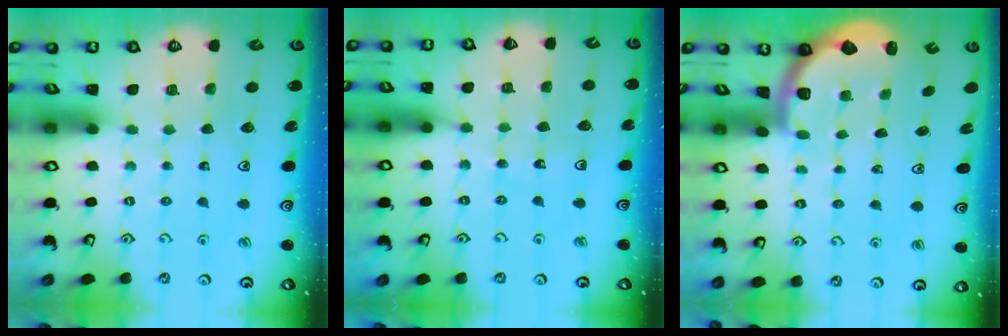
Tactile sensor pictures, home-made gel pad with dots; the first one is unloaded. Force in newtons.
{"total": 7.1, "press": 6.4, "slide": 3.1}
{"total": 1.9, "press": 1.8, "slide": 0.5}